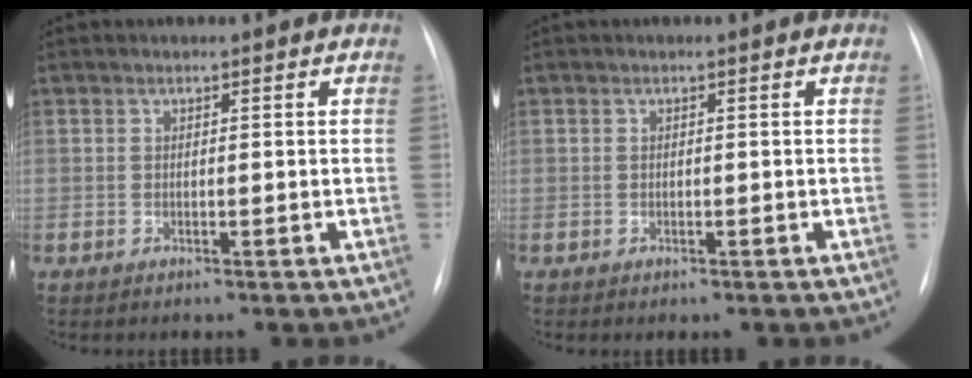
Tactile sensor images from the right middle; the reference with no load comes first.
{"total": 0.0}